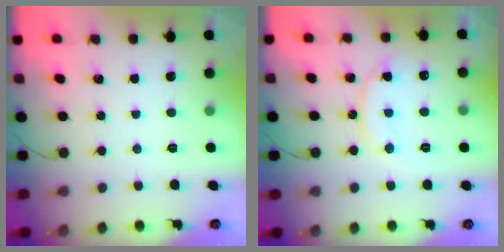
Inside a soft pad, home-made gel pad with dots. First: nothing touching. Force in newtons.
{"total": 11.6, "press": 11.5, "slide": 0.8}